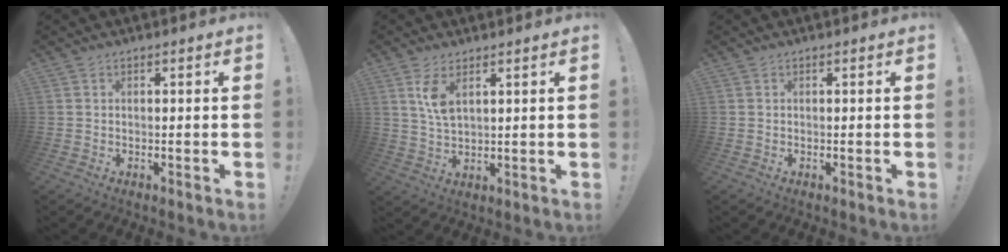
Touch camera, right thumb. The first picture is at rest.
{"total": 6.2, "force": [3.2, 2.5, 4.7], "torque": [-0.081, -0.021, 0.053]}
{"total": 0.0}